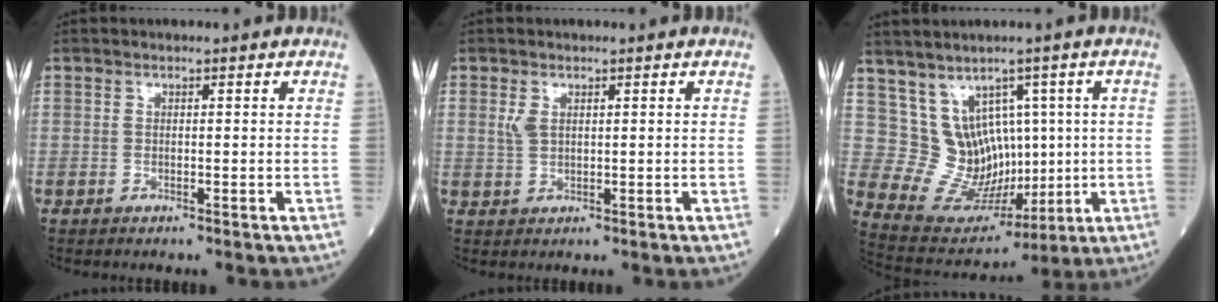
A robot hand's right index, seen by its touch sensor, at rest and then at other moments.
{"total": 1.9, "force": [0.8, 1.0, 1.4], "torque": [-0.032, 0.001, 0.020]}
{"total": 9.4, "force": [2.3, 7.8, 4.7], "torque": [-0.077, 0.033, 0.074]}